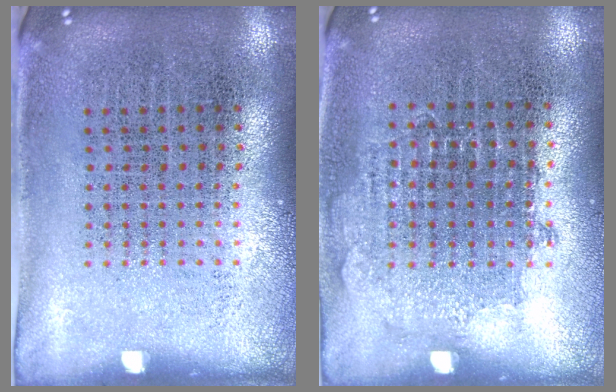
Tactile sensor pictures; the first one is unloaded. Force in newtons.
{"total": 0.8, "press": 0.7, "slide": 0.2}